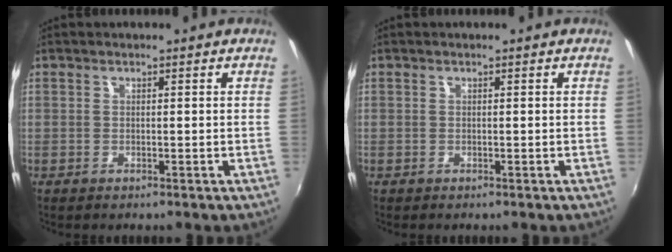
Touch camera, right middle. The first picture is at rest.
{"total": 0.0}